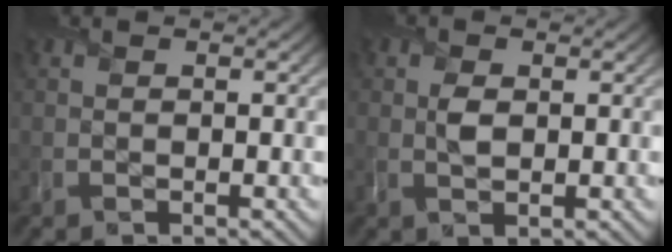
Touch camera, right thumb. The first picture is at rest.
{"total": 1.1, "force": [0.6, 0.5, 0.7], "torque": [-0.012, 0.002, 0.012]}